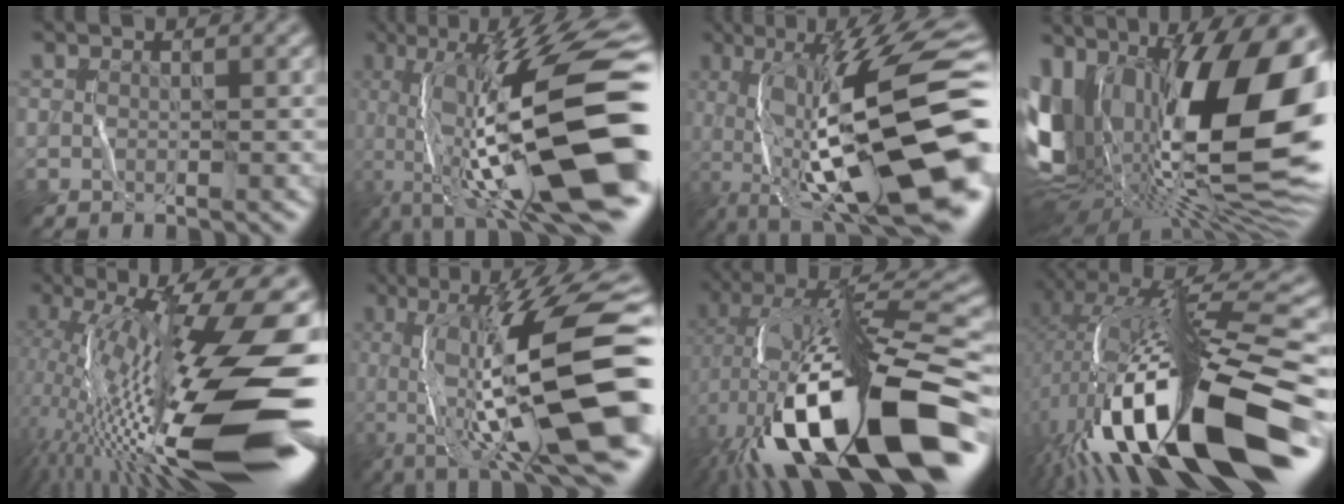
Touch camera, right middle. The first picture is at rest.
{"total": 15.8, "force": [-2.0, 4.3, 15.1], "torque": [-0.241, 0.025, -0.032]}
{"total": 17.2, "force": [-2.6, 5.2, 16.2], "torque": [-0.247, 0.023, -0.040]}
{"total": 20.1, "force": [1.7, 10.5, 17.1], "torque": [-0.306, -0.005, 0.019]}
{"total": 18.1, "force": [-3.2, 4.9, 17.2], "torque": [-0.303, 0.017, -0.058]}
{"total": 14.3, "force": [-1.0, 3.5, 13.8], "torque": [-0.208, 0.015, -0.013]}
{"total": 17.6, "force": [-6.0, 6.1, 15.3], "torque": [-0.262, 0.031, -0.101]}
{"total": 18.1, "force": [-5.7, 4.7, 16.5], "torque": [-0.281, 0.036, -0.104]}